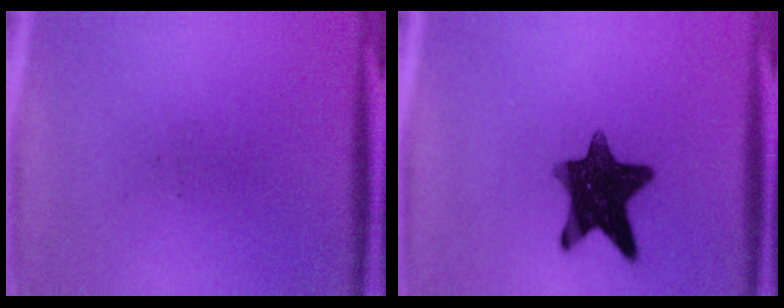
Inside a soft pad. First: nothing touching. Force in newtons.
{"total": 12.3}